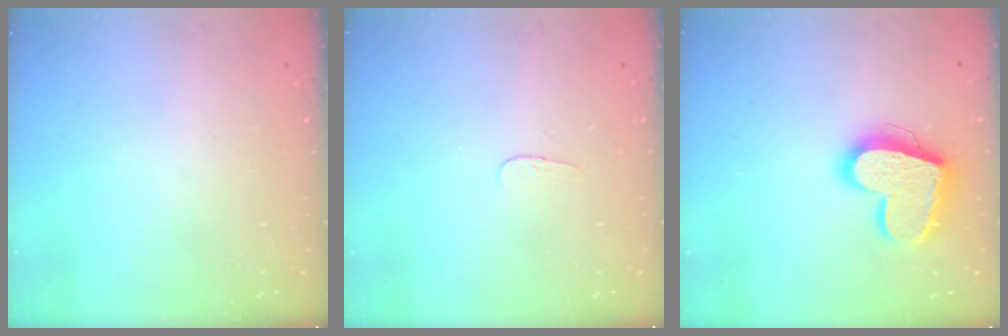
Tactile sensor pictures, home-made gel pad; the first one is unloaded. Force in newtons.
{"total": 2.8, "press": 2.8, "slide": 0.3}
{"total": 19.3, "press": 19.2, "slide": 1.5}